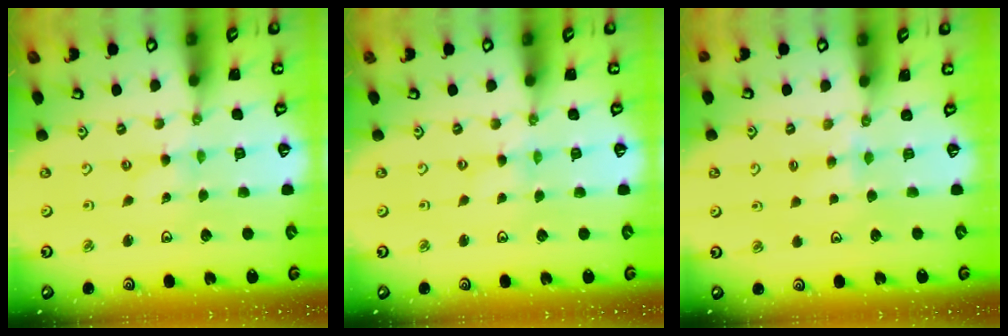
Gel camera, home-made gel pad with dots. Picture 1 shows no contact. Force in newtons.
{"total": 0.0}
{"total": 3.9, "press": 3.8, "slide": 0.4}